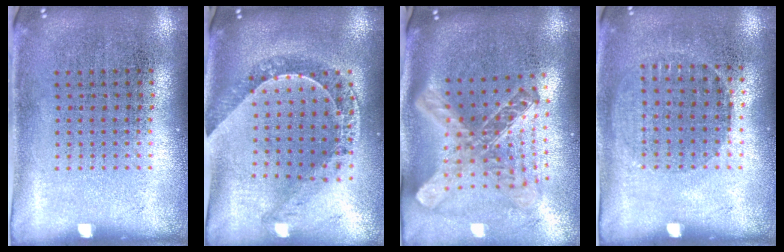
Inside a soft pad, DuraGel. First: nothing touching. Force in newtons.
{"total": 1.1, "press": 1.1, "slide": 0.1}
{"total": 2.7, "press": 2.0, "slide": 1.9}
{"total": 1.0, "press": 0.8, "slide": 0.5}